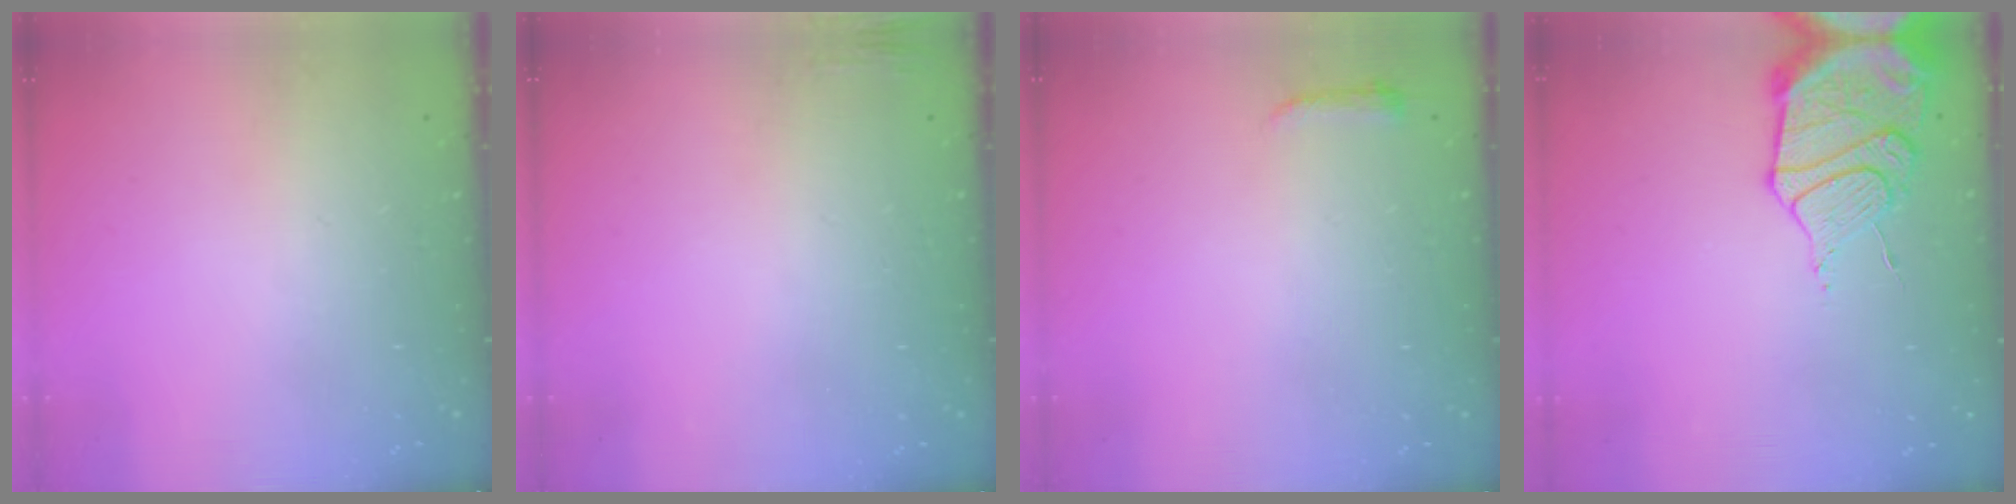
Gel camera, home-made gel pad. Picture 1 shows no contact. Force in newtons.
{"total": 3.1, "press": 3.0, "slide": 0.8}
{"total": 3.0, "press": 2.9, "slide": 0.6}
{"total": 13.5, "press": 13.4, "slide": 1.0}